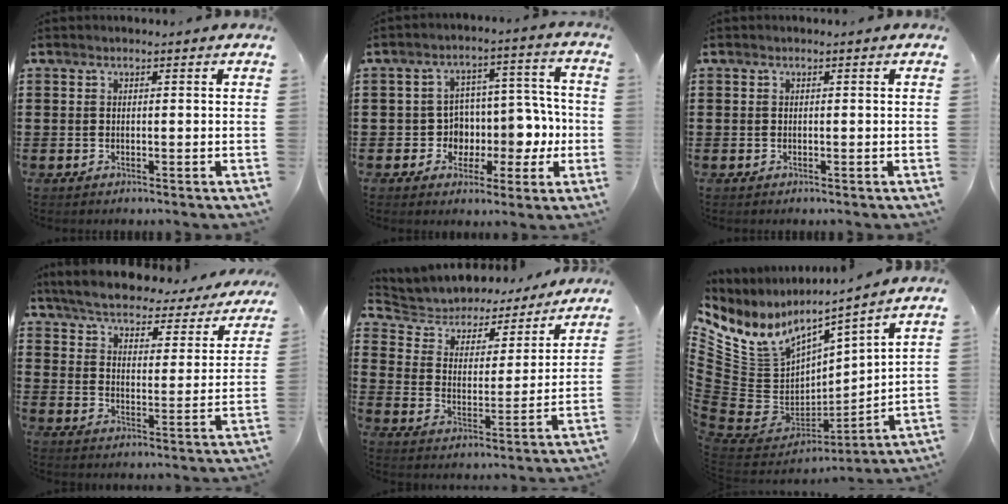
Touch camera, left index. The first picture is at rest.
{"total": 7.1, "force": [-0.4, 6.5, 2.8], "torque": [-0.059, -0.006, -0.002]}
{"total": 0.0}
{"total": 4.4, "force": [4.3, 0.5, 1.1], "torque": [-0.048, -0.035, 0.067]}
{"total": 4.3, "force": [3.8, 1.8, 0.5], "torque": [-0.039, -0.030, 0.058]}
{"total": 7.9, "force": [4.3, 6.0, 2.9], "torque": [-0.112, -0.056, 0.078]}